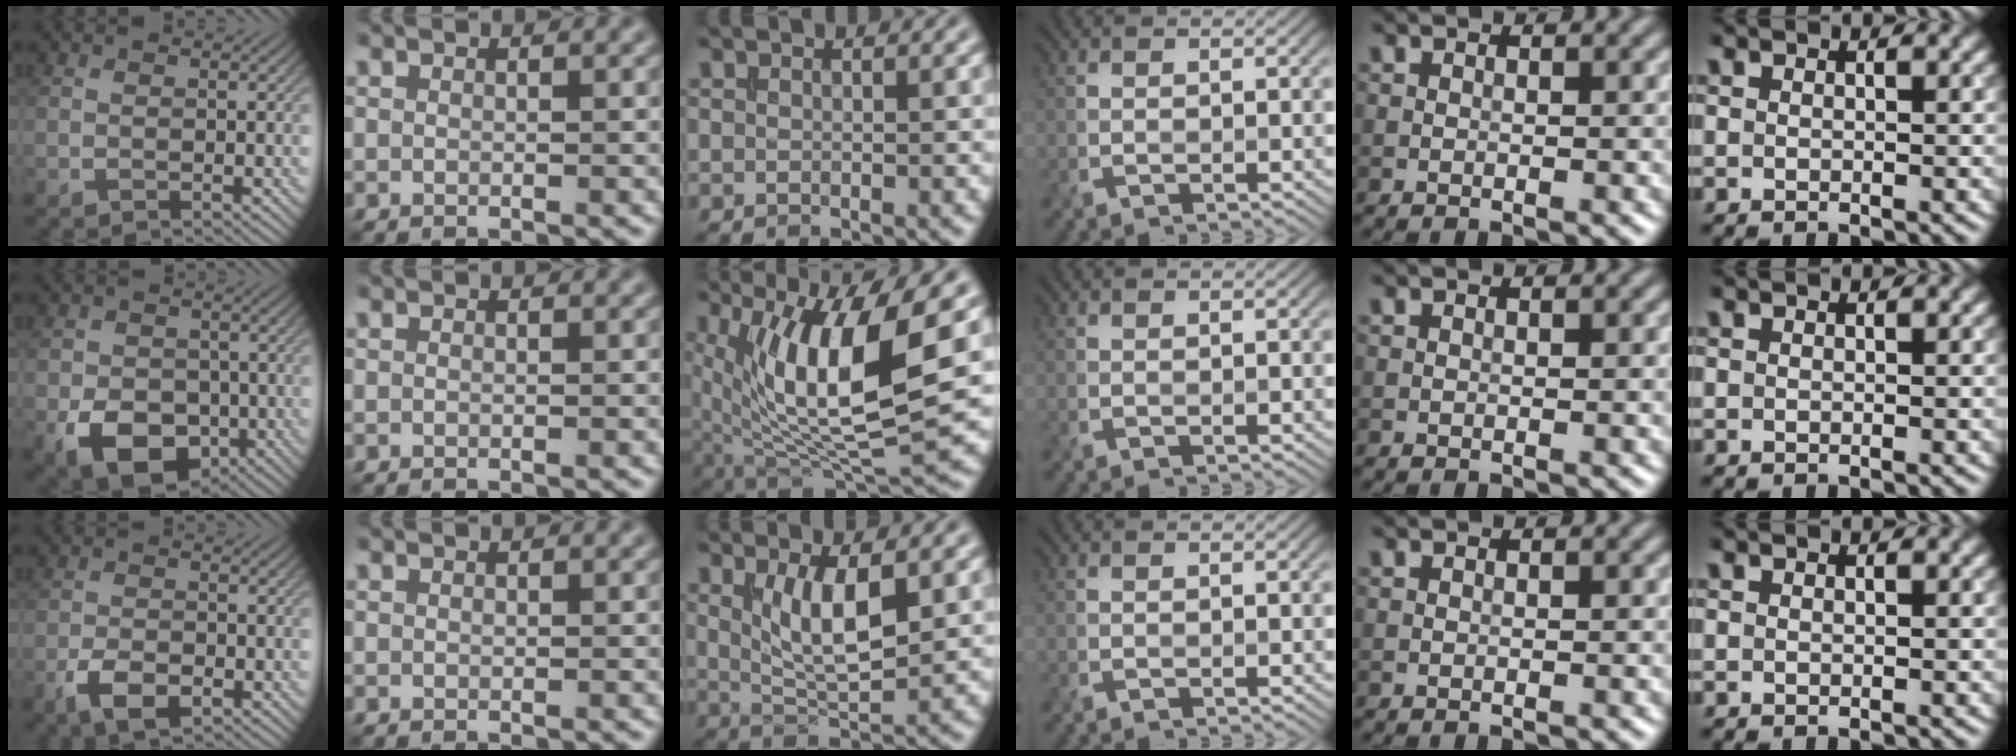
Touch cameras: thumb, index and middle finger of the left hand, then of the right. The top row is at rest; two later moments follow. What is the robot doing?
{"motion": "extract", "object": "file holder"}